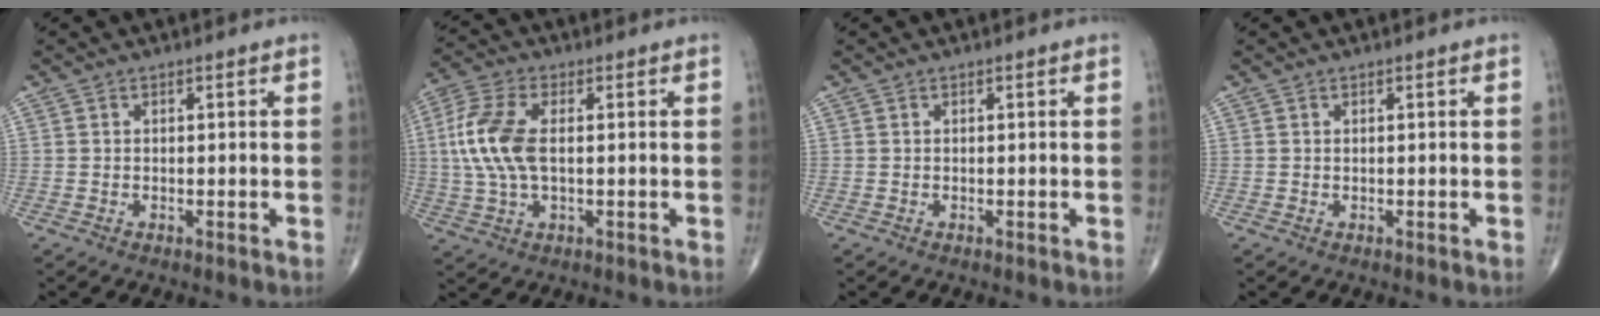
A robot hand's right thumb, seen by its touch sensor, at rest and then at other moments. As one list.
[{"total": 10.9, "force": [0.9, 5.5, 9.3], "torque": [-0.220, 0.011, 0.015]}, {"total": 0.0}, {"total": 0.0}]